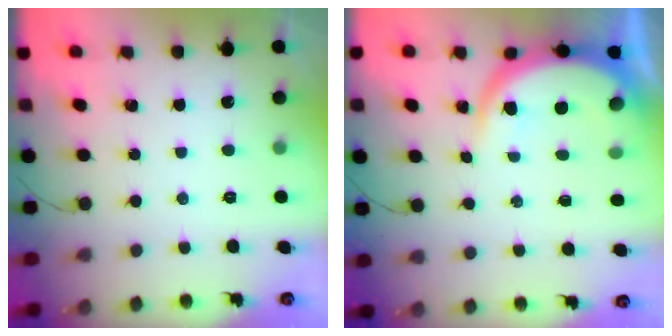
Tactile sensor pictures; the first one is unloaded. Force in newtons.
{"total": 9.2, "press": 9.1, "slide": 1.2}